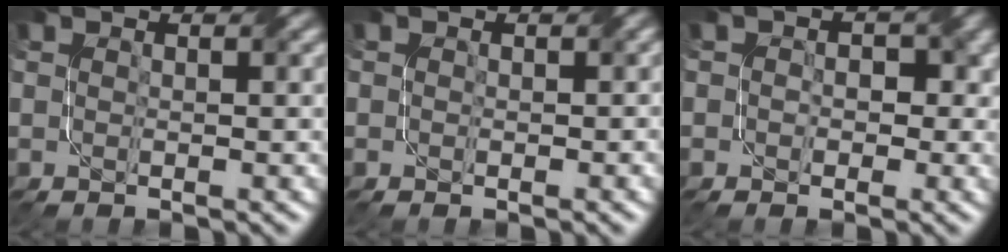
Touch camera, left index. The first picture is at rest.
{"total": 0.6, "force": [0.2, 0.6, 0.2], "torque": [-0.002, -0.004, -0.002]}
{"total": 3.6, "force": [0.5, 2.9, 2.1], "torque": [-0.004, 0.006, -0.008]}